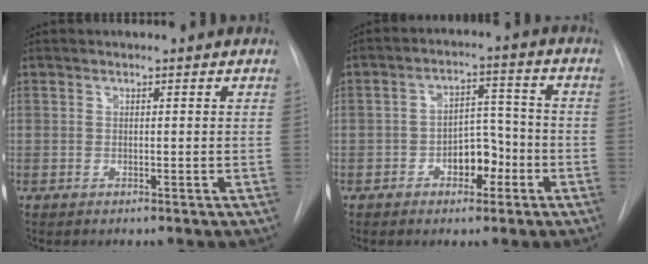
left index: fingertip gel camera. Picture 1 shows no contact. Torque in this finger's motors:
{"motor_torque": [0.23, -0.12, 0.08, 0.05]}